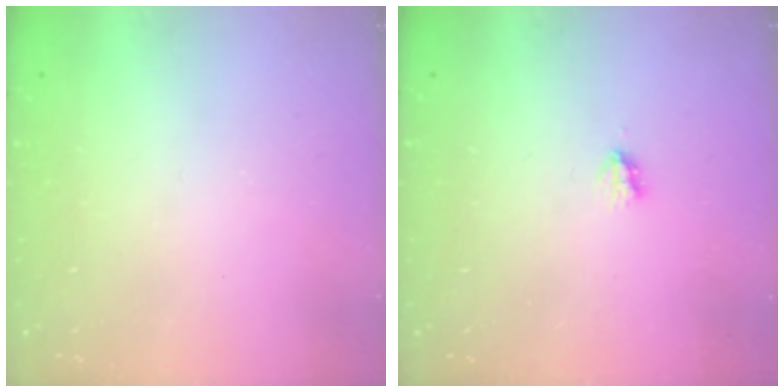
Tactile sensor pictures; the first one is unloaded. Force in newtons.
{"total": 1.7, "press": 1.7, "slide": 0.3}